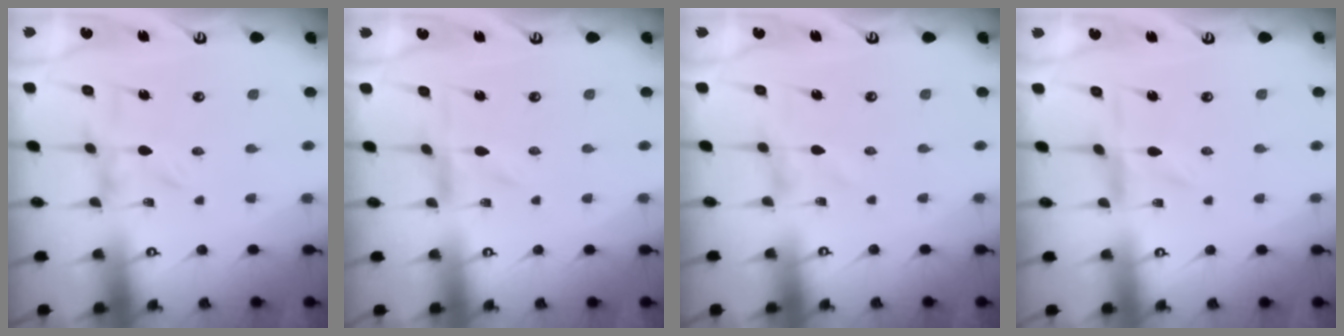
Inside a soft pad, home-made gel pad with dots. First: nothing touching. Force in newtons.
{"total": 0.0}
{"total": 0.0}
{"total": 0.8, "press": 0.8, "slide": 0.2}